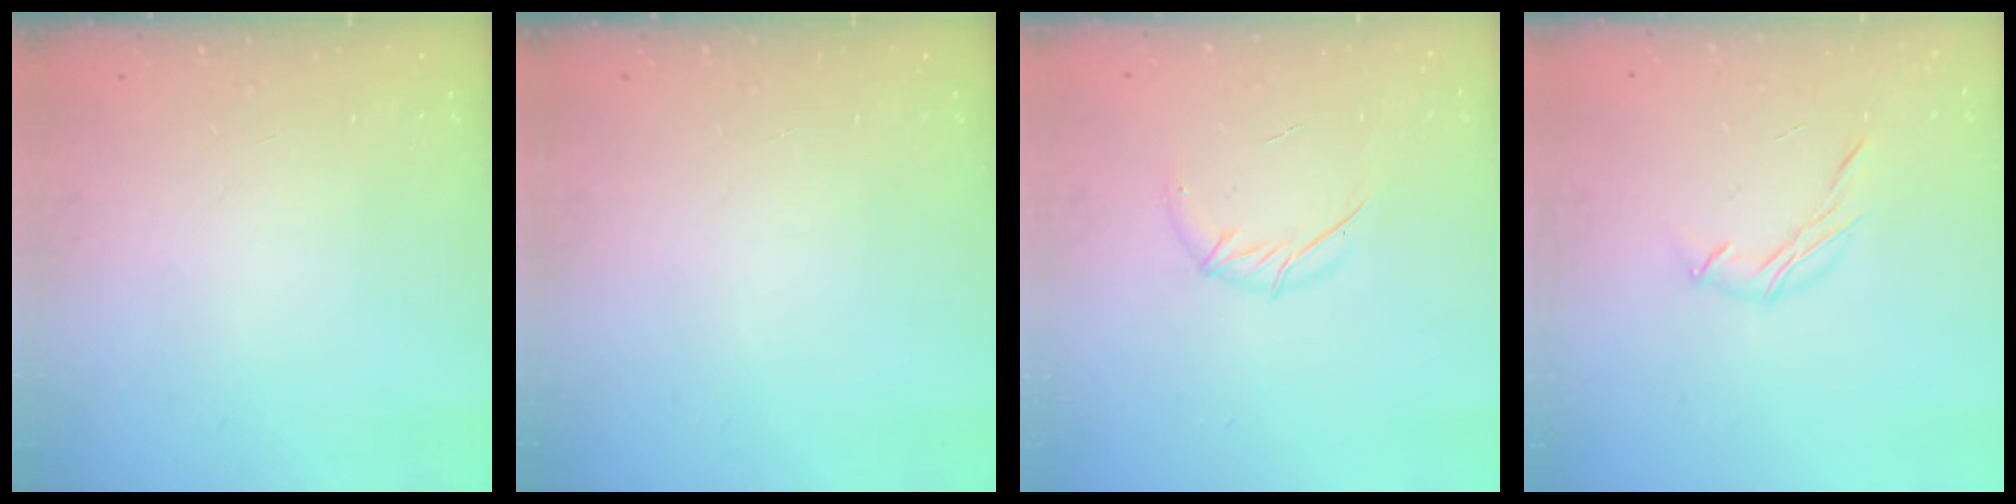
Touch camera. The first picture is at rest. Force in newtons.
{"total": 0.0}
{"total": 6.2, "press": 6.0, "slide": 1.6}
{"total": 6.0, "press": 5.8, "slide": 1.4}